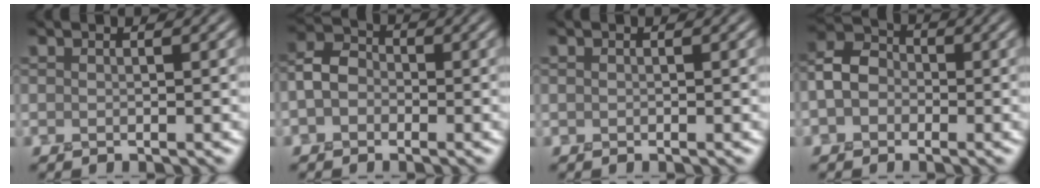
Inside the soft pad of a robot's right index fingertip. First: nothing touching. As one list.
[{"total": 3.0, "force": [-0.7, 2.5, 1.5], "torque": [-0.028, 0.012, -0.021]}, {"total": 0.0}, {"total": 3.8, "force": [-0.7, 3.2, 1.9], "torque": [-0.037, 0.013, -0.021]}]